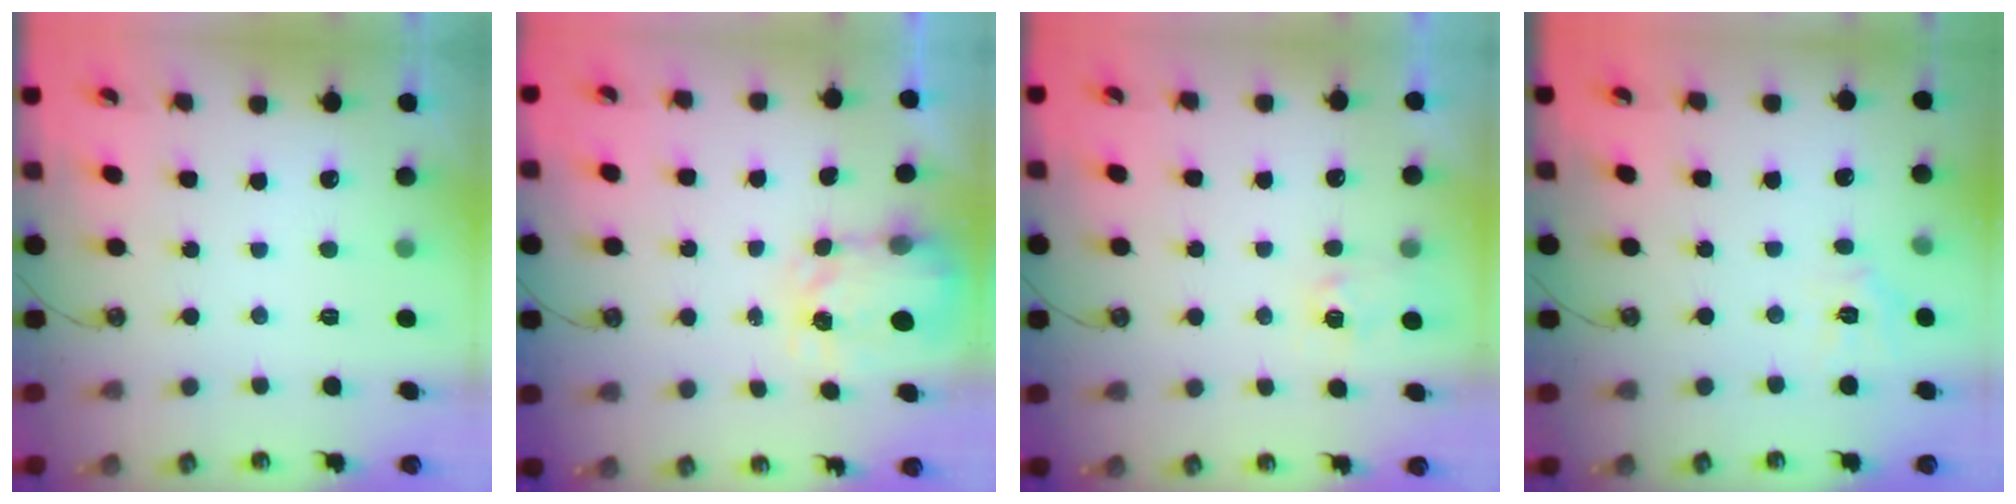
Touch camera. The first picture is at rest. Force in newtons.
{"total": 3.8, "press": 3.7, "slide": 0.5}
{"total": 3.9, "press": 3.9, "slide": 0.5}
{"total": 5.3, "press": 5.3, "slide": 0.4}